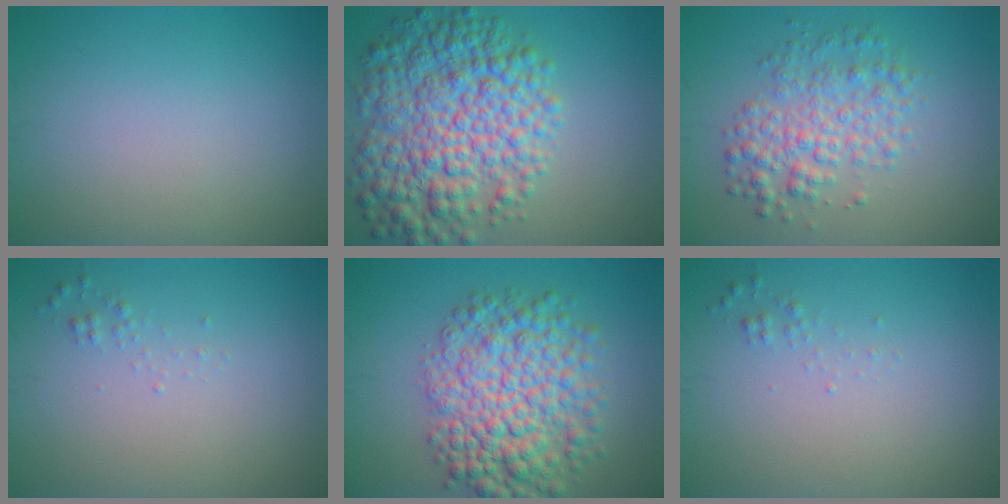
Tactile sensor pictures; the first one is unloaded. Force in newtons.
{"total": 9.7, "press": 9.7, "slide": 0.3}
{"total": 4.4, "press": 4.4, "slide": 0.0}
{"total": 0.6, "press": 0.6, "slide": 0.0}
{"total": 8.5, "press": 8.5, "slide": 0.1}
{"total": 0.6, "press": 0.6, "slide": 0.0}